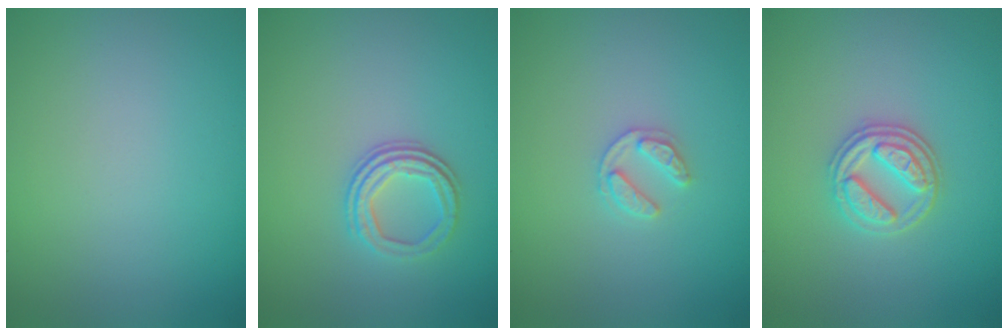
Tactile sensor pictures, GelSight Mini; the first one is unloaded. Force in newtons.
{"total": 2.9, "press": 2.3, "slide": 1.7}
{"total": 1.8, "press": 1.8, "slide": 0.3}
{"total": 3.3, "press": 3.0, "slide": 1.3}